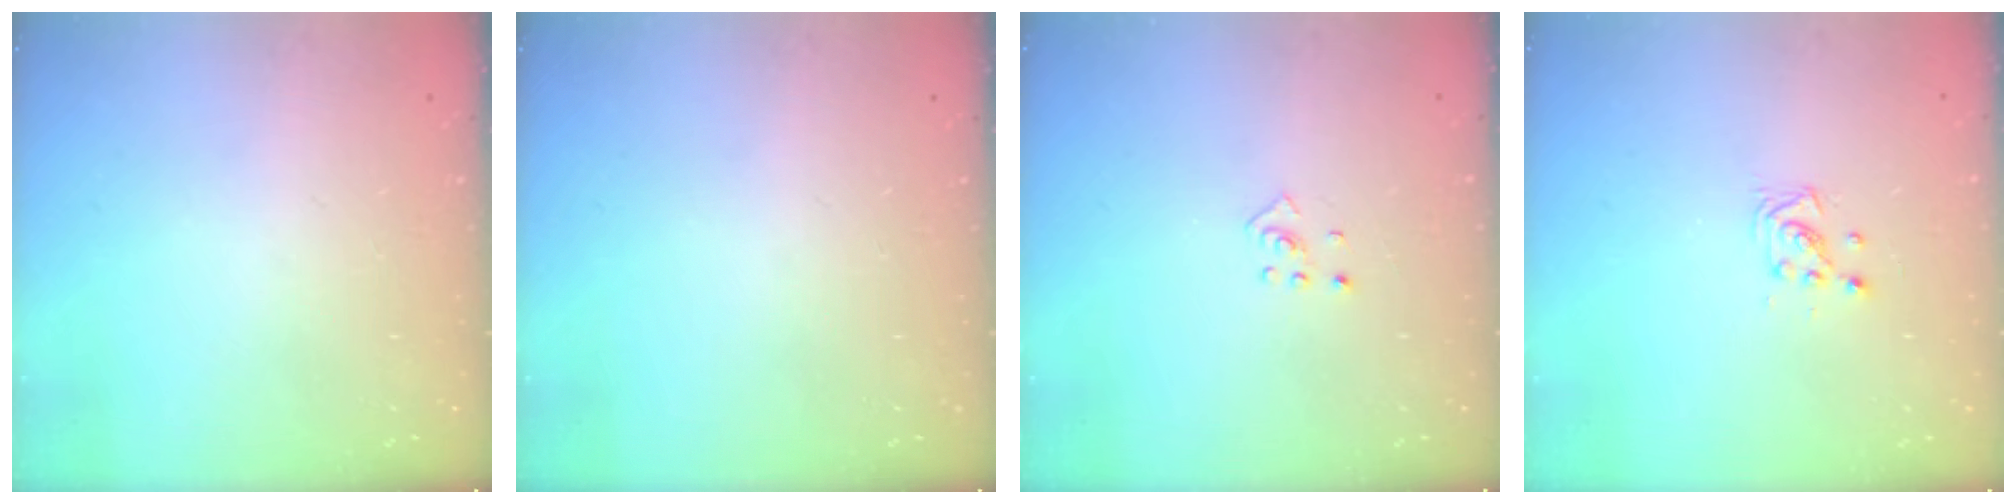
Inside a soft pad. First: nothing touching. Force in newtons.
{"total": 0.0}
{"total": 2.0, "press": 1.9, "slide": 0.8}
{"total": 2.9, "press": 2.9, "slide": 0.3}